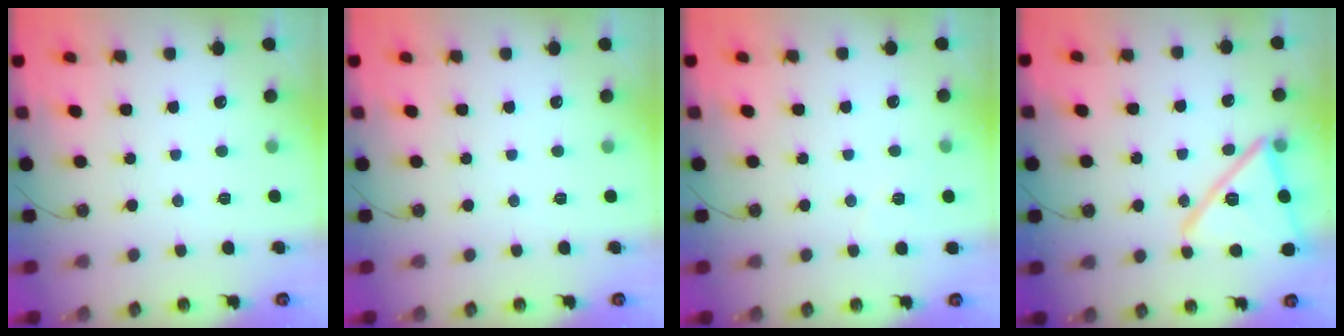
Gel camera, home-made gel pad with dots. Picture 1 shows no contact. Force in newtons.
{"total": 0.0}
{"total": 3.9, "press": 3.8, "slide": 0.8}
{"total": 17.0, "press": 17.0, "slide": 1.5}